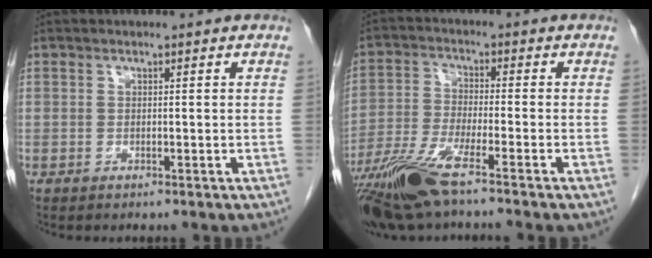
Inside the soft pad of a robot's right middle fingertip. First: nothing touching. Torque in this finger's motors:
{"motor_torque": [0.43, -0.73, 0.26, 0.11]}